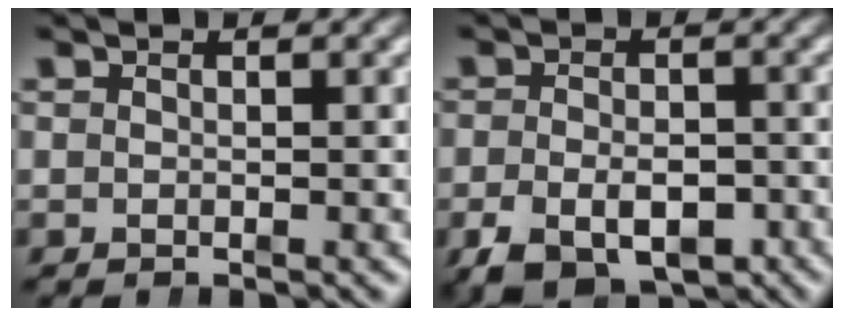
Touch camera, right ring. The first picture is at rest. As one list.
[{"total": 6.1, "force": [-3.5, 3.4, 3.6], "torque": [-0.053, -0.023, -0.045]}]